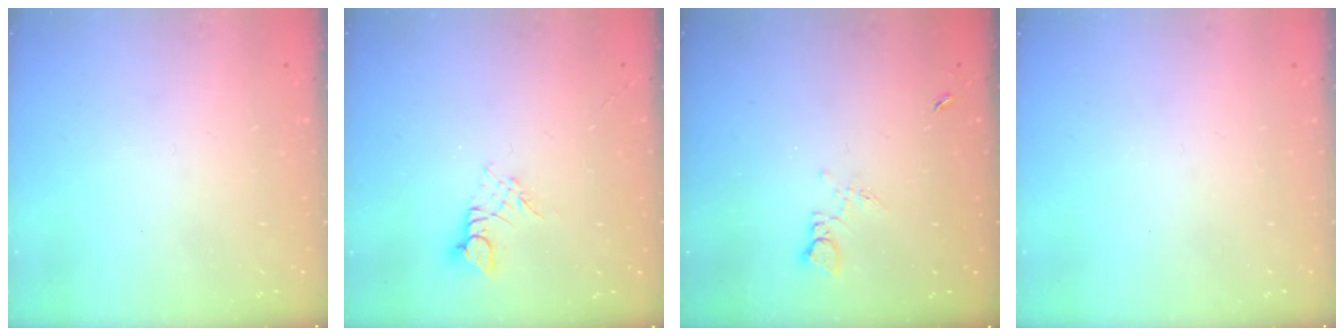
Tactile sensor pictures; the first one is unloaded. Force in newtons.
{"total": 2.7, "press": 2.7, "slide": 0.3}
{"total": 3.5, "press": 3.5, "slide": 0.5}
{"total": 0.0}